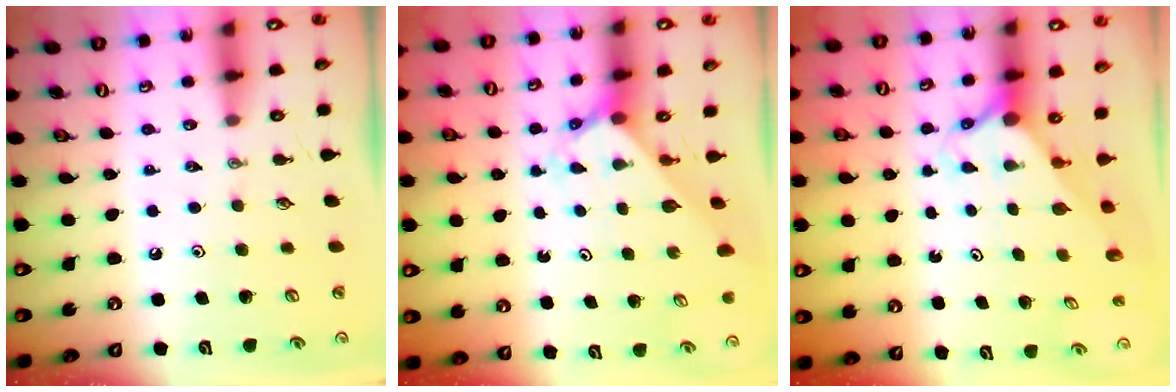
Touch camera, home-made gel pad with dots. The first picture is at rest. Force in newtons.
{"total": 2.3, "press": 2.3, "slide": 0.2}
{"total": 2.2, "press": 2.2, "slide": 0.2}